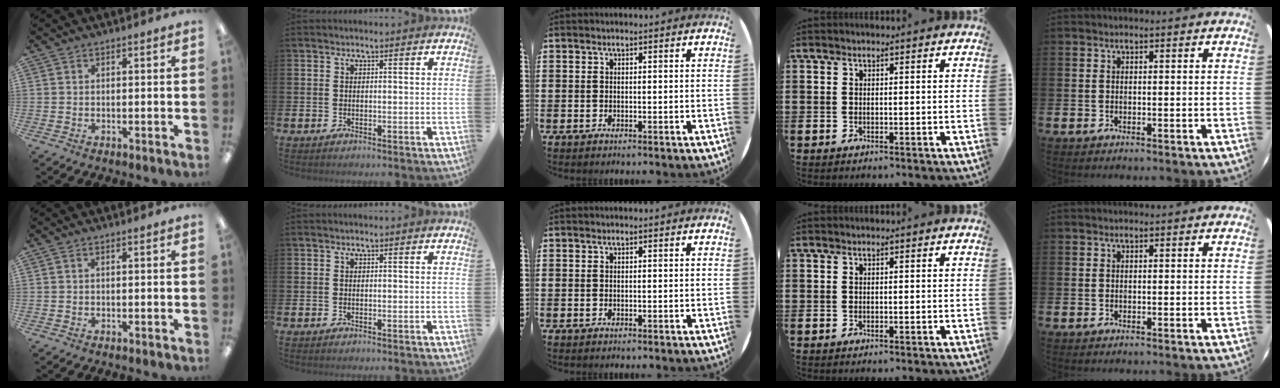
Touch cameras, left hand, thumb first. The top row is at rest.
{}